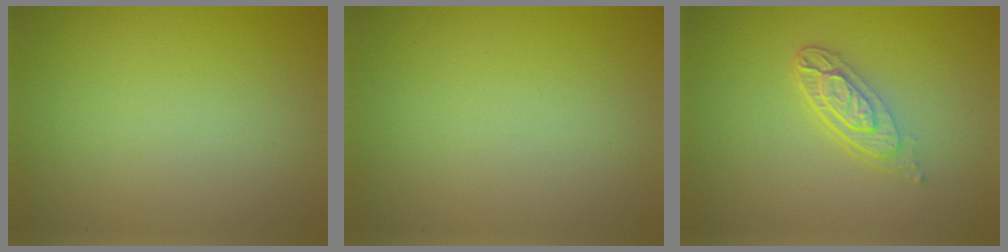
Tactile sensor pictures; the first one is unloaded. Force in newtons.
{"total": 0.0}
{"total": 3.5, "press": 2.6, "slide": 2.4}